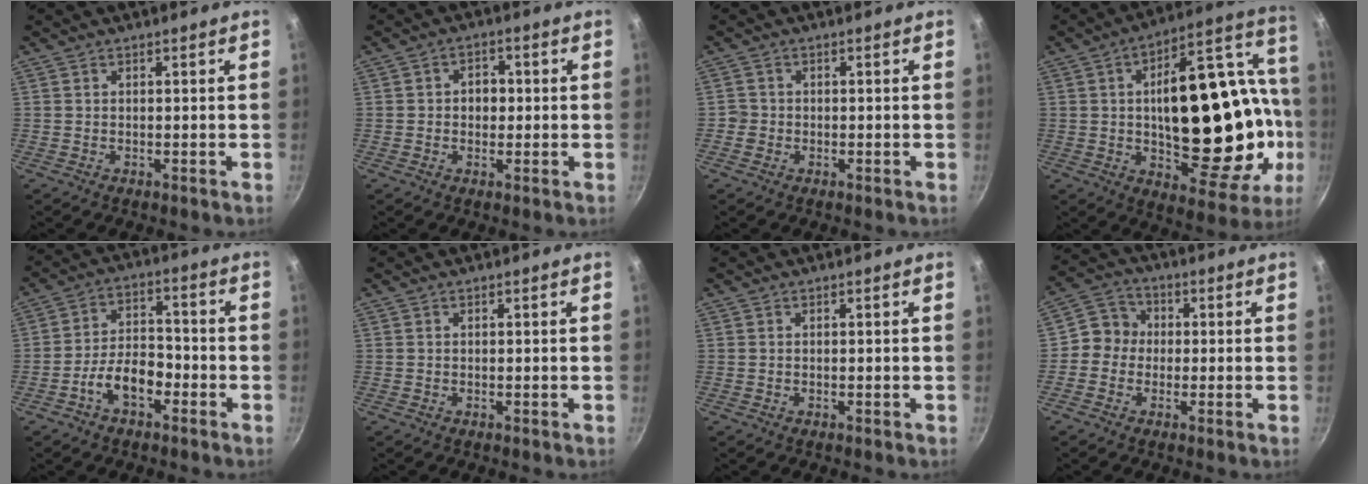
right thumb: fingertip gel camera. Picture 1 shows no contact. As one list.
[{"total": 4.1, "force": [0.0, 3.3, 2.4], "torque": [-0.010, 0.008, -0.004]}, {"total": 1.9, "force": [-0.8, 1.7, 0.3], "torque": [0.005, 0.010, -0.015]}, {"total": 32.8, "force": [-1.0, 16.5, 28.3], "torque": [-0.370, 0.026, 0.000]}, {"total": 8.2, "force": [-3.9, 4.6, 5.5], "torque": [-0.076, 0.045, -0.073]}, {"total": 0.0}, {"total": 0.0}, {"total": 5.8, "force": [-0.6, 5.4, 2.0], "torque": [-0.003, 0.016, -0.032]}]